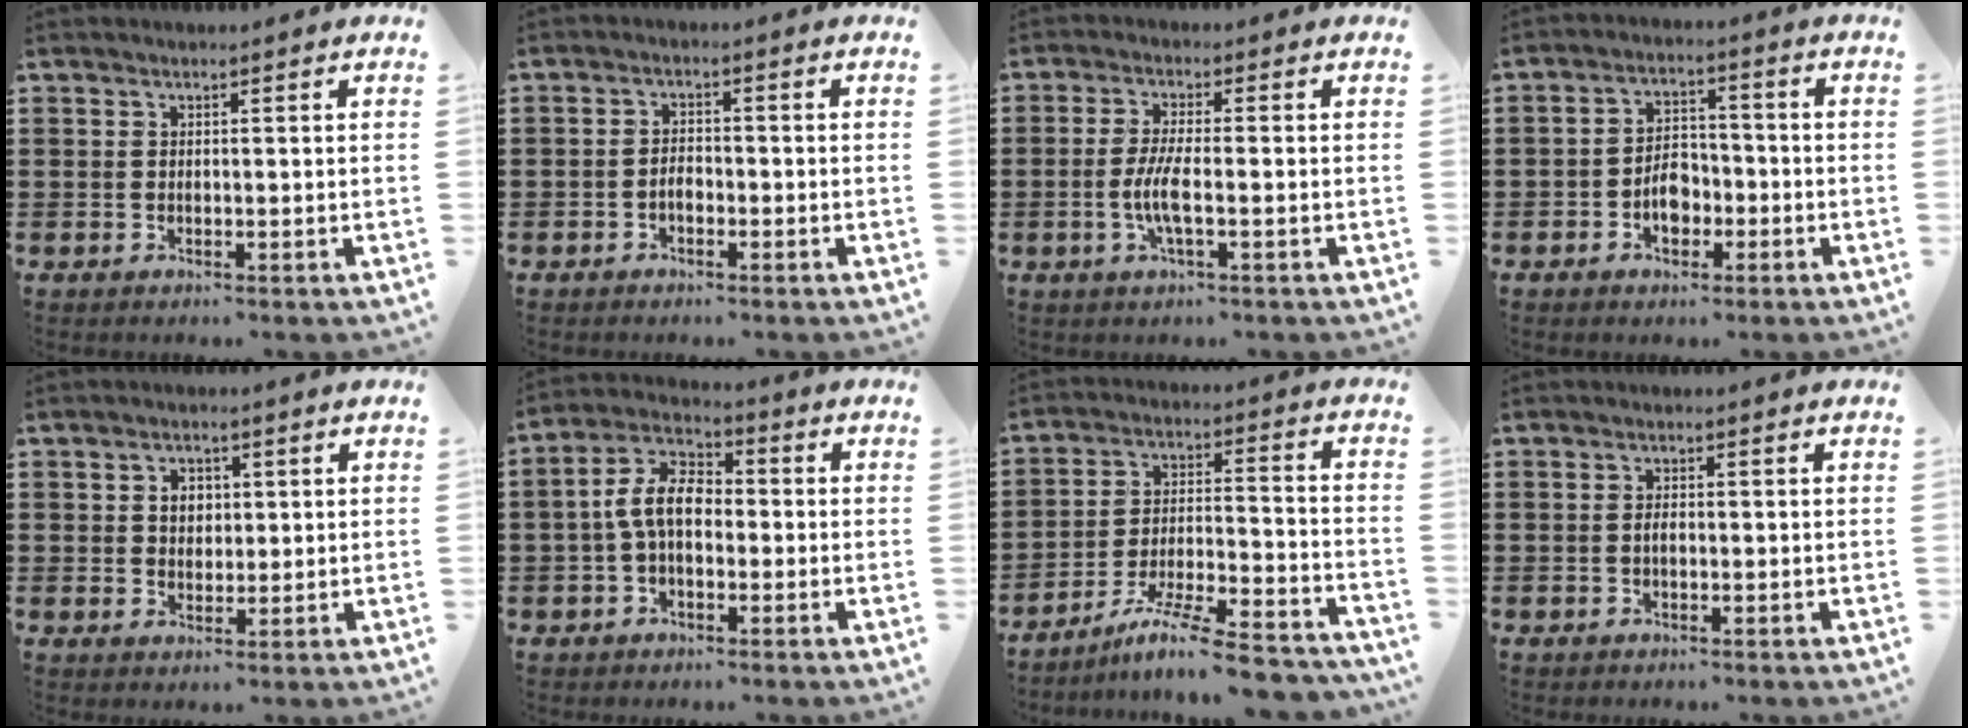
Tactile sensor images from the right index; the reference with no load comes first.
{"total": 2.1, "force": [-0.9, 1.2, 1.4], "torque": [-0.030, 0.004, -0.018]}
{"total": 5.0, "force": [-1.3, 1.0, 4.7], "torque": [-0.110, -0.009, -0.033]}
{"total": 4.7, "force": [-1.8, 3.1, 2.9], "torque": [-0.040, 0.002, -0.037]}
{"total": 2.9, "force": [0.6, 2.3, 1.7], "torque": [-0.040, 0.011, 0.009]}
{"total": 7.8, "force": [-0.6, 4.4, 6.4], "torque": [-0.152, 0.005, -0.020]}
{"total": 9.9, "force": [-8.3, 0.5, 5.5], "torque": [-0.096, 0.006, -0.164]}
{"total": 1.3, "force": [-0.3, 0.5, 1.2], "torque": [-0.023, -0.001, -0.004]}